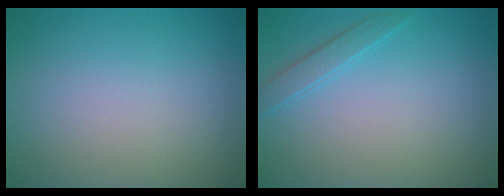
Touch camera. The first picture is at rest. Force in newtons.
{"total": 1.4, "press": 1.4, "slide": 0.1}